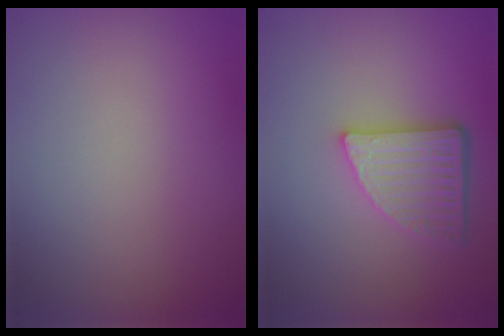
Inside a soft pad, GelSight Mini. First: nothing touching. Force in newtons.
{"total": 4.8, "press": 3.5, "slide": 3.3}